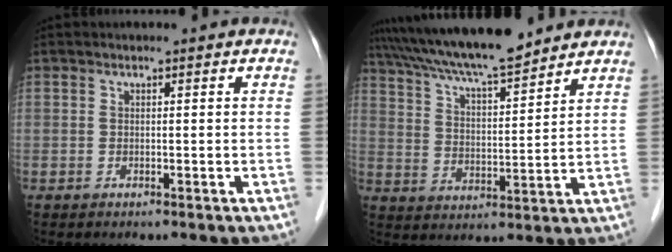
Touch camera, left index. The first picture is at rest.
{"total": 14.2, "force": [12.6, 1.0, 6.5], "torque": [-0.119, 0.013, 0.213]}